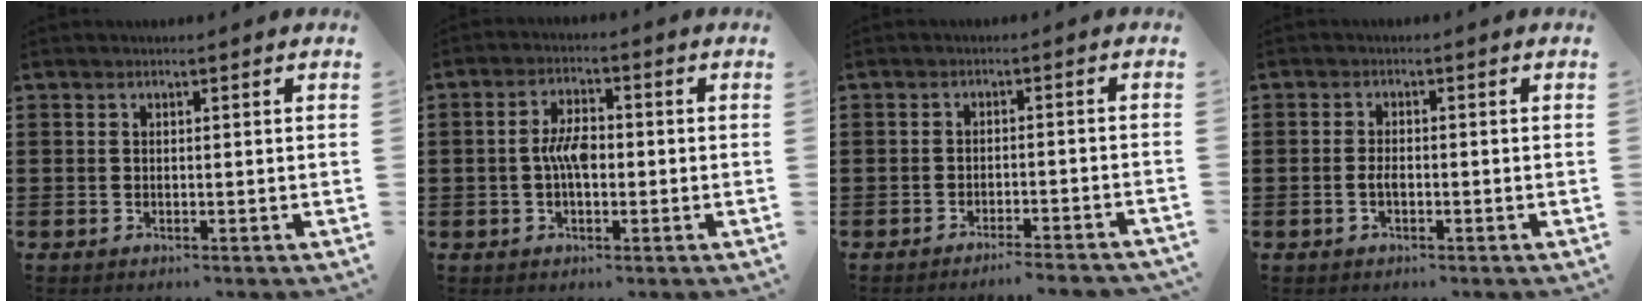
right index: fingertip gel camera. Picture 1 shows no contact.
{"total": 4.6, "force": [-0.4, 2.1, 4.1], "torque": [-0.084, 0.002, -0.009]}
{"total": 2.6, "force": [-2.4, -0.6, 0.8], "torque": [-0.016, -0.007, -0.047]}
{"total": 1.9, "force": [-0.6, 0.7, 1.6], "torque": [-0.039, -0.002, -0.014]}